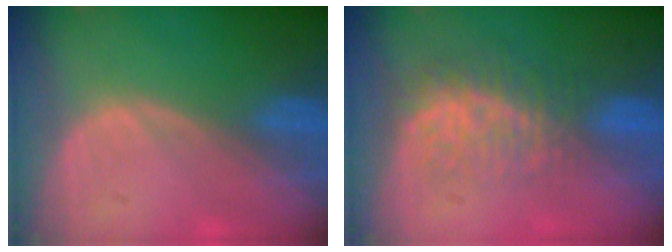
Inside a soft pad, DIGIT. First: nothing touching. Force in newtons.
{"total": 8.2, "press": 7.2, "slide": 3.9}